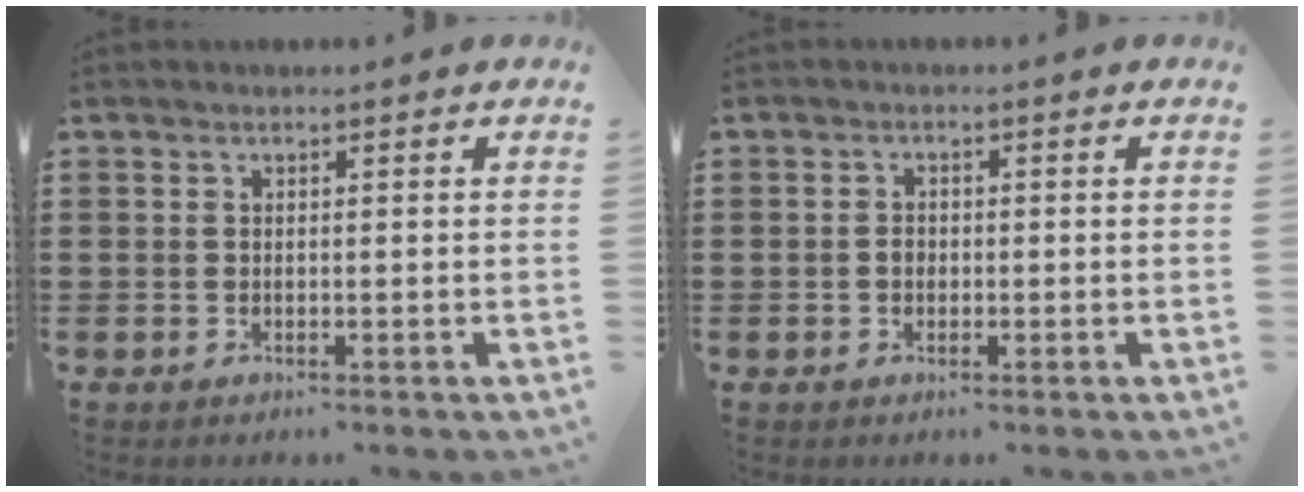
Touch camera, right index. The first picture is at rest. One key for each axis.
{"total": 1.3, "fx": -0.3, "fy": 0.9, "fz": 0.9, "tx": -0.020, "ty": 0.000, "tz": -0.005}